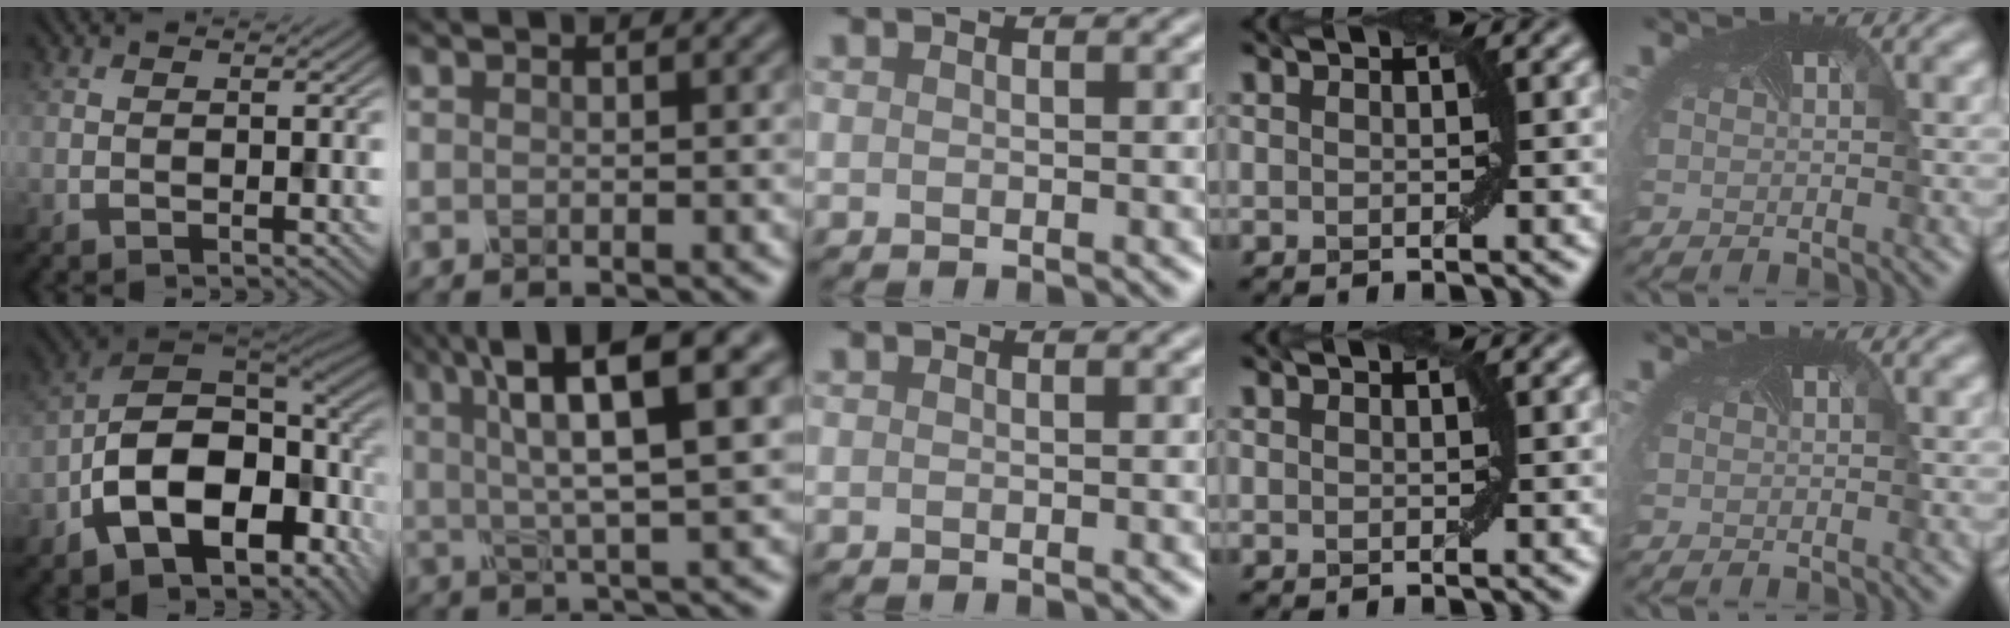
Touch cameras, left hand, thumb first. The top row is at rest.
{"thumb": {"total": 17.1, "force": [-5.5, 10.2, 12.6], "torque": [-0.224, -0.030, -0.089]}, "index": {"total": 11.2, "force": [4.4, 2.8, 9.9], "torque": [-0.160, 0.020, 0.078]}}